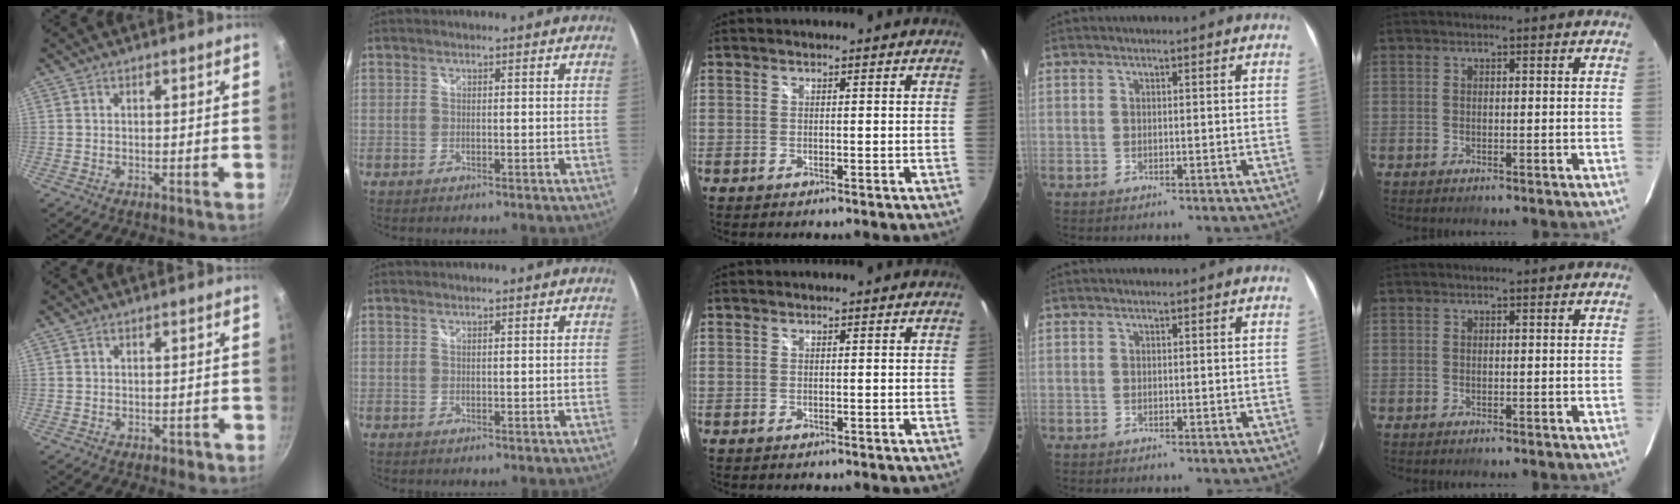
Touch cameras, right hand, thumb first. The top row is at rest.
{"thumb": {"total": 1.7, "force": [-0.6, 1.2, 0.9], "torque": [0.001, 0.015, 0.001]}}